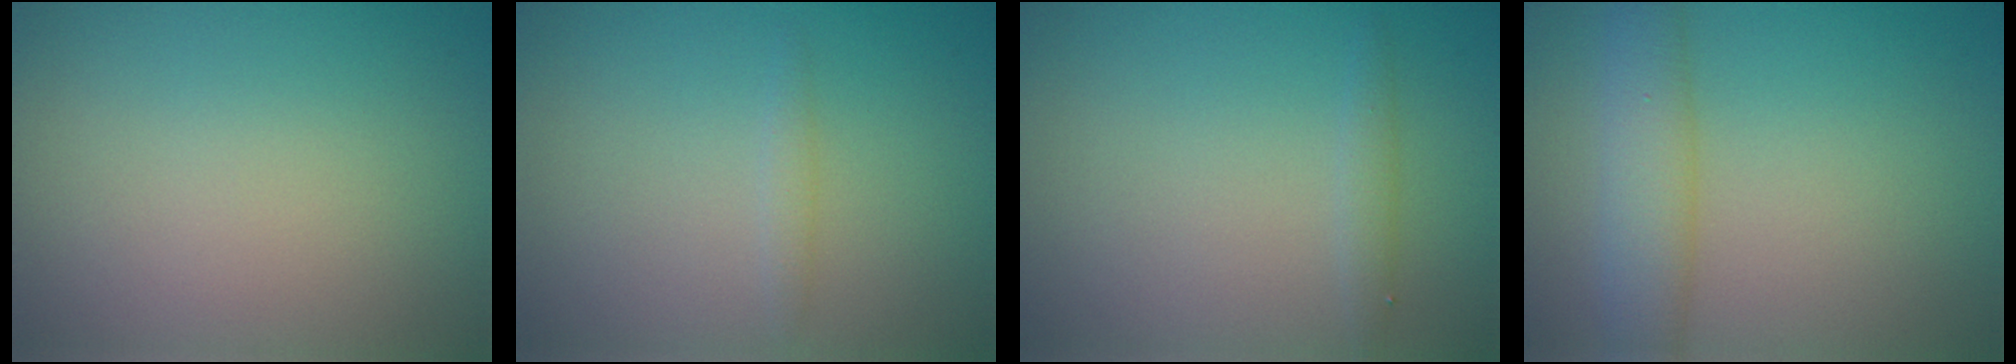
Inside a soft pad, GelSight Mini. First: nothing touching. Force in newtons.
{"total": 0.8, "press": 0.8, "slide": 0.1}
{"total": 1.0, "press": 1.0, "slide": 0.1}
{"total": 4.5, "press": 4.5, "slide": 0.2}